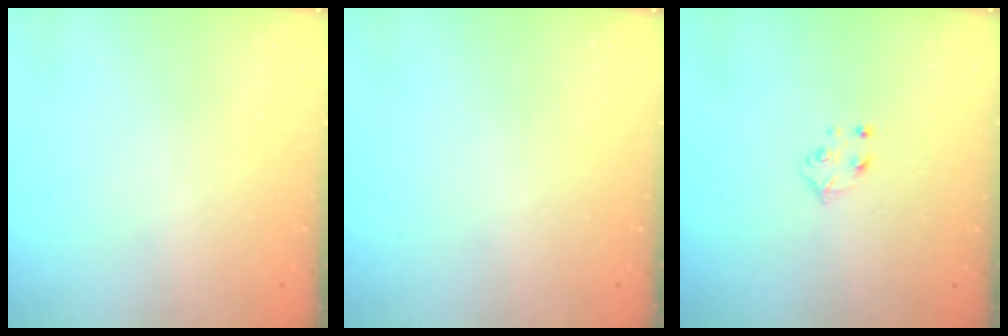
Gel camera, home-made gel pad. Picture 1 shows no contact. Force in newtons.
{"total": 0.0}
{"total": 4.2, "press": 4.1, "slide": 0.6}